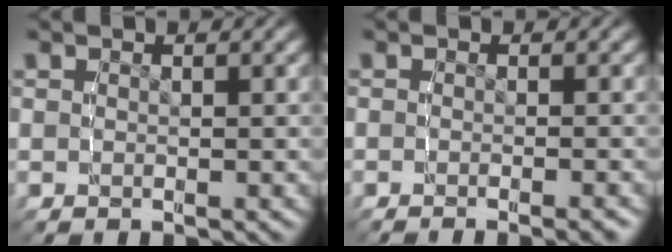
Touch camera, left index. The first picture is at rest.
{"total": 2.1, "force": [-1.8, 0.3, 1.2], "torque": [-0.013, 0.000, -0.028]}